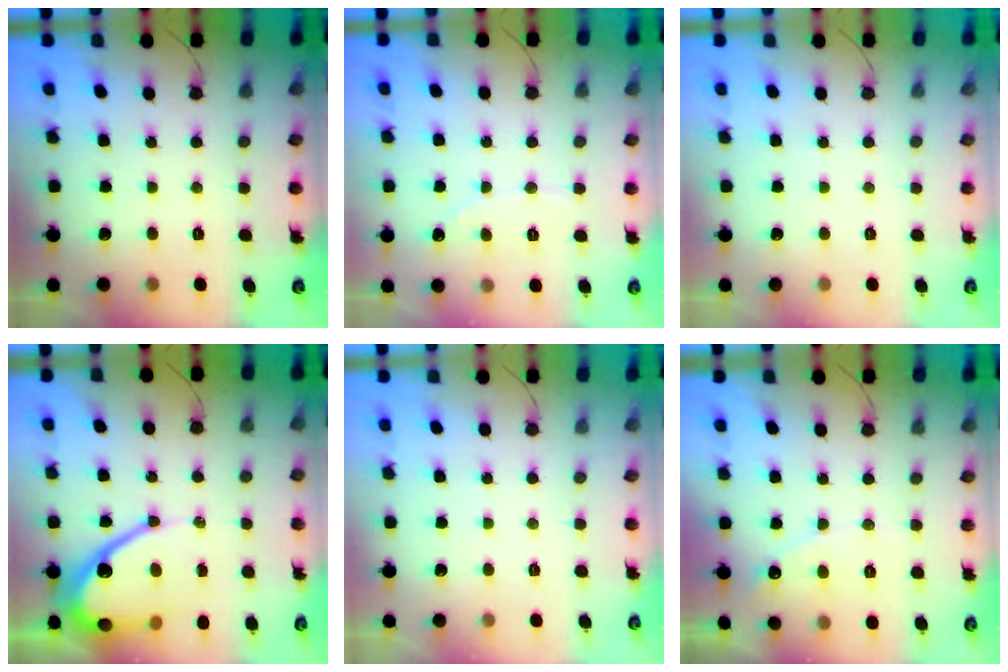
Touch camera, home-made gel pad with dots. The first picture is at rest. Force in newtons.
{"total": 1.9, "press": 1.9, "slide": 0.1}
{"total": 0.0}
{"total": 15.0, "press": 15.0, "slide": 1.3}
{"total": 0.0}
{"total": 6.4, "press": 6.4, "slide": 0.3}